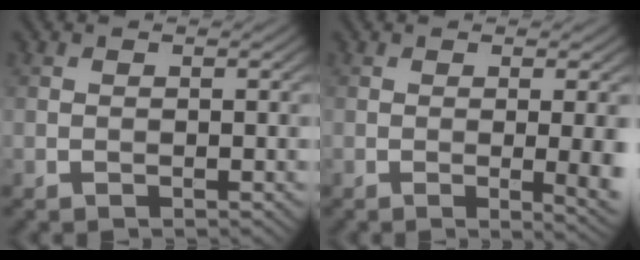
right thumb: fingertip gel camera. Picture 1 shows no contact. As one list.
[{"total": 5.0, "force": [-0.4, 1.1, 4.9], "torque": [-0.068, -0.004, -0.003]}]